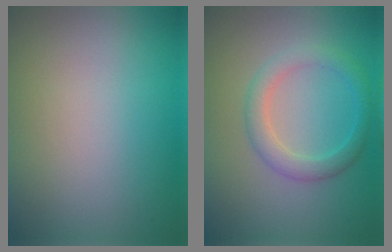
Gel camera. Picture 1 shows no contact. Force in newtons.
{"total": 2.8, "press": 2.8, "slide": 0.0}